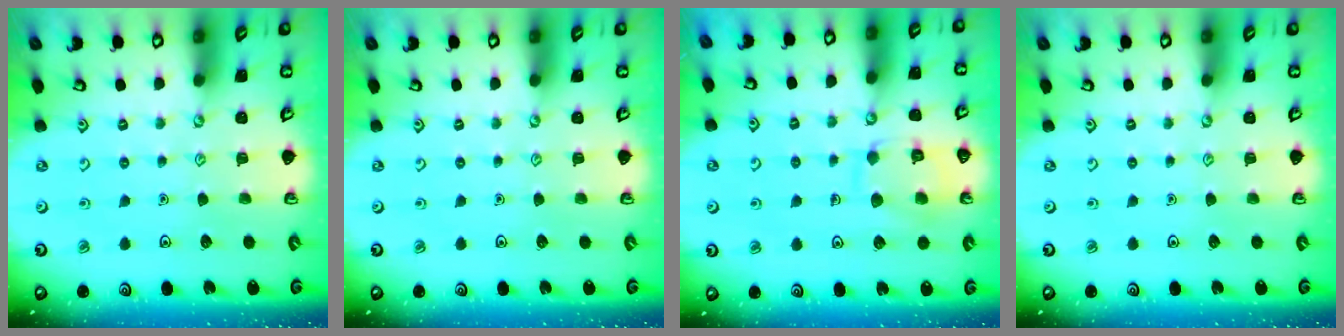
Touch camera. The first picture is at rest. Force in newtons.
{"total": 0.0}
{"total": 10.9, "press": 10.9, "slide": 0.5}
{"total": 0.0}